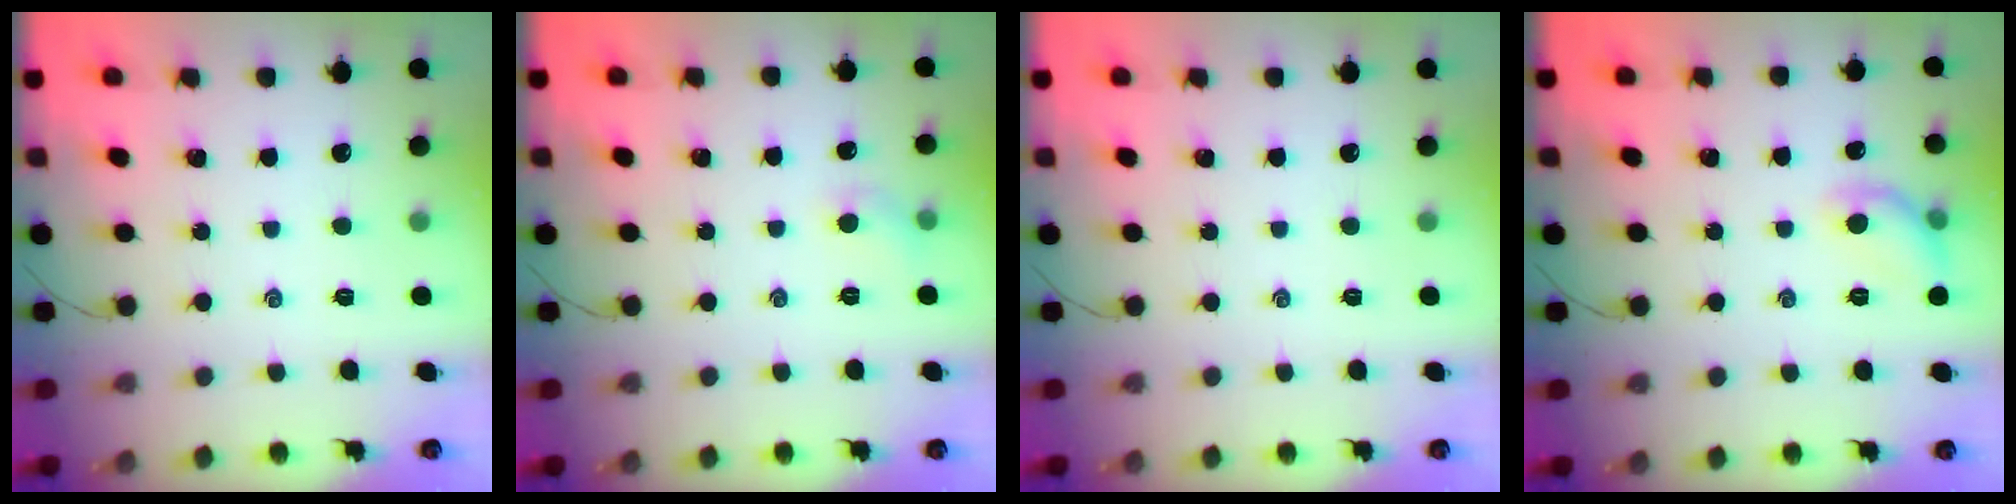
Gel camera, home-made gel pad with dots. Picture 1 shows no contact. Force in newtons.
{"total": 4.8, "press": 4.6, "slide": 1.5}
{"total": 0.0}
{"total": 7.9, "press": 7.8, "slide": 1.4}